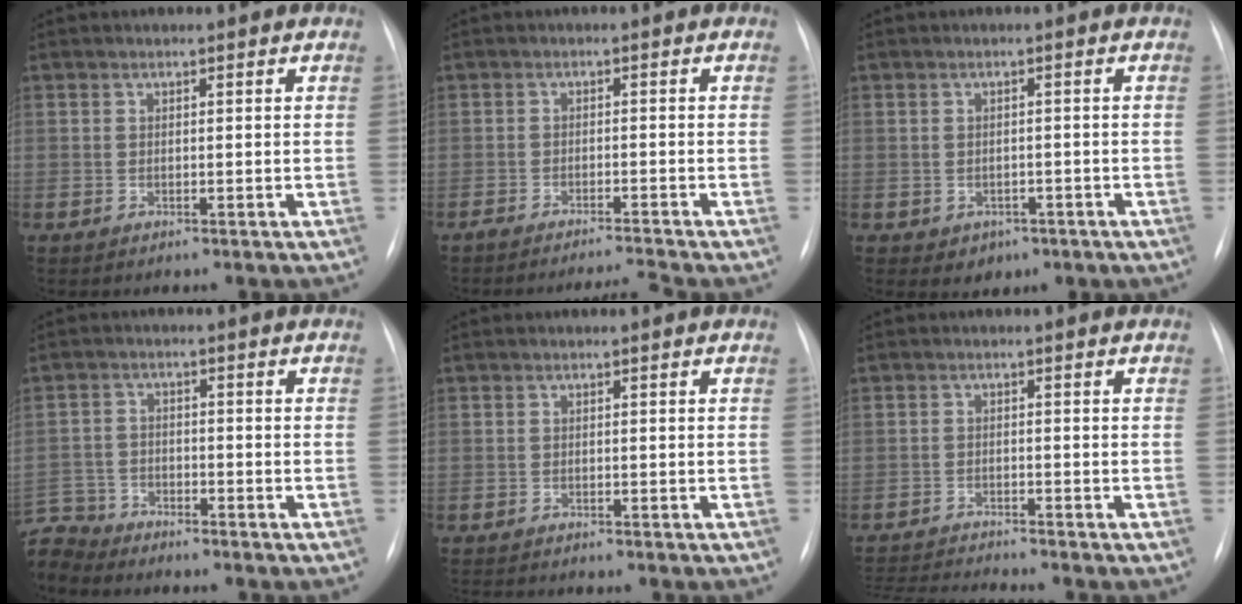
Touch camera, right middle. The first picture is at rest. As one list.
[{"total": 3.7, "force": [-3.4, -1.3, 0.7], "torque": [-0.016, -0.010, -0.056]}, {"total": 2.8, "force": [-1.3, 2.3, 1.0], "torque": [-0.010, 0.007, -0.002]}, {"total": 6.7, "force": [-6.5, 1.7, -0.5], "torque": [0.006, 0.005, -0.133]}, {"total": 2.1, "force": [-2.0, -0.2, 0.5], "torque": [-0.004, -0.006, -0.030]}, {"total": 7.4, "force": [-7.0, -1.7, 1.6], "torque": [-0.028, -0.010, -0.122]}]